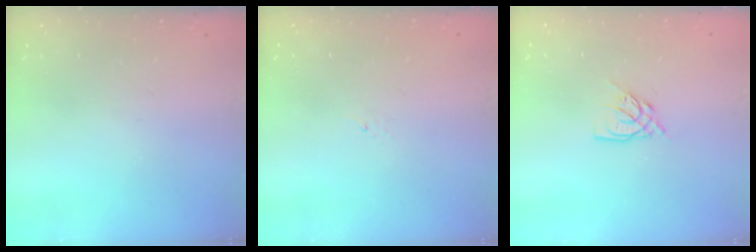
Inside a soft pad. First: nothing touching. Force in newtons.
{"total": 1.2, "press": 1.1, "slide": 0.2}
{"total": 6.5, "press": 6.5, "slide": 0.6}